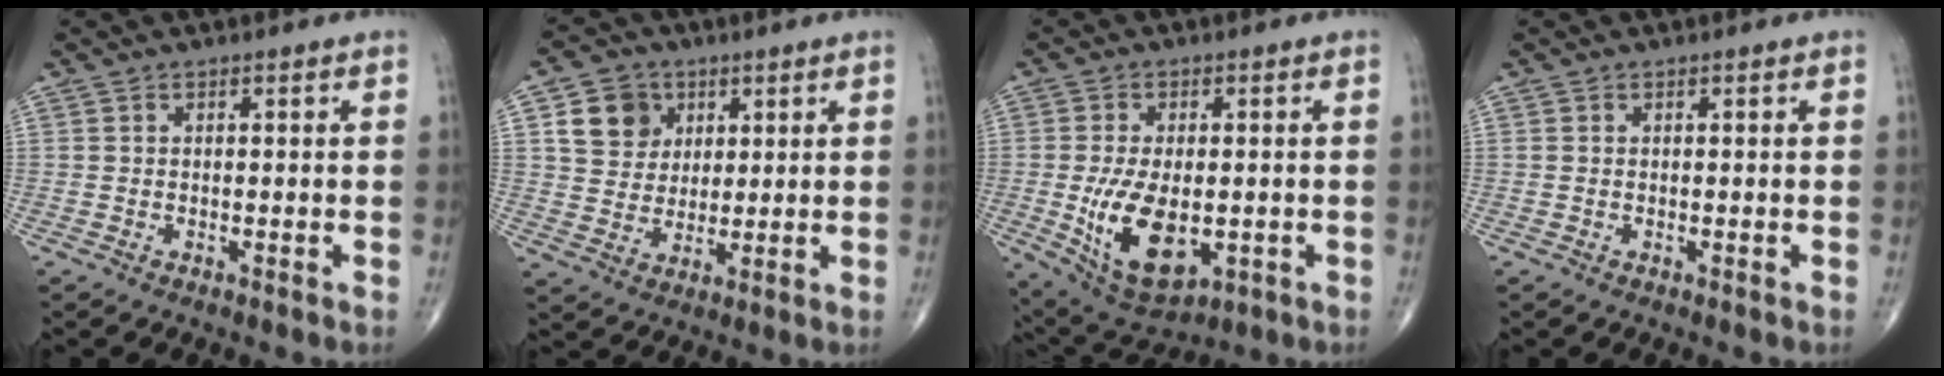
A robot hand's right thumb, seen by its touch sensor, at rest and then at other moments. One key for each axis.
{"total": 9.1, "fx": 3.4, "fy": 7.8, "fz": 3.4, "tx": -0.027, "ty": -0.008, "tz": 0.063}
{"total": 13.7, "fx": -2.4, "fy": 7.4, "fz": 11.3, "tx": -0.194, "ty": -0.012, "tz": -0.020}
{"total": 0.0}